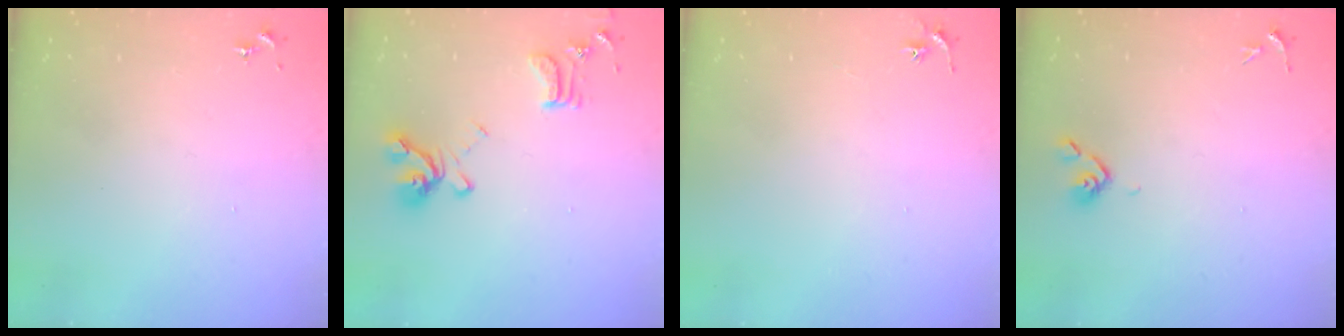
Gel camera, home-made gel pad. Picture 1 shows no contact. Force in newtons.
{"total": 15.5, "press": 15.4, "slide": 1.5}
{"total": 2.9, "press": 2.9, "slide": 0.3}
{"total": 4.4, "press": 4.4, "slide": 0.7}